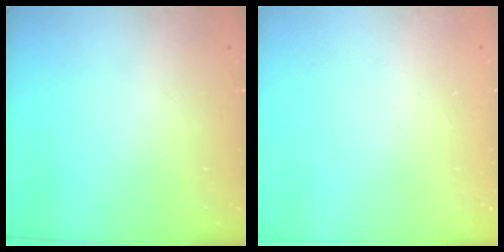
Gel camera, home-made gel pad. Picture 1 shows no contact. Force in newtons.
{"total": 0.0}